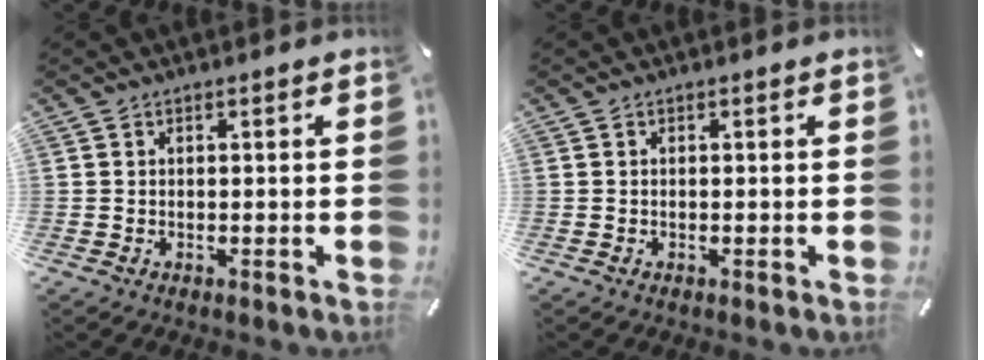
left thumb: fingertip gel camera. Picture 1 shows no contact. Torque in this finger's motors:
{"motor_torque": [0.00, 0.00, -0.01, 0.01, 0.00]}